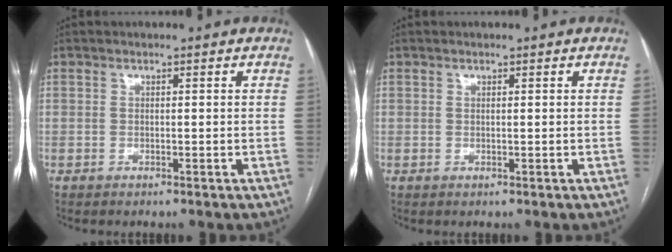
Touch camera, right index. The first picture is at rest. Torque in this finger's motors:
{"motor_torque": [0.15, 0.18, 0.00, 0.00]}